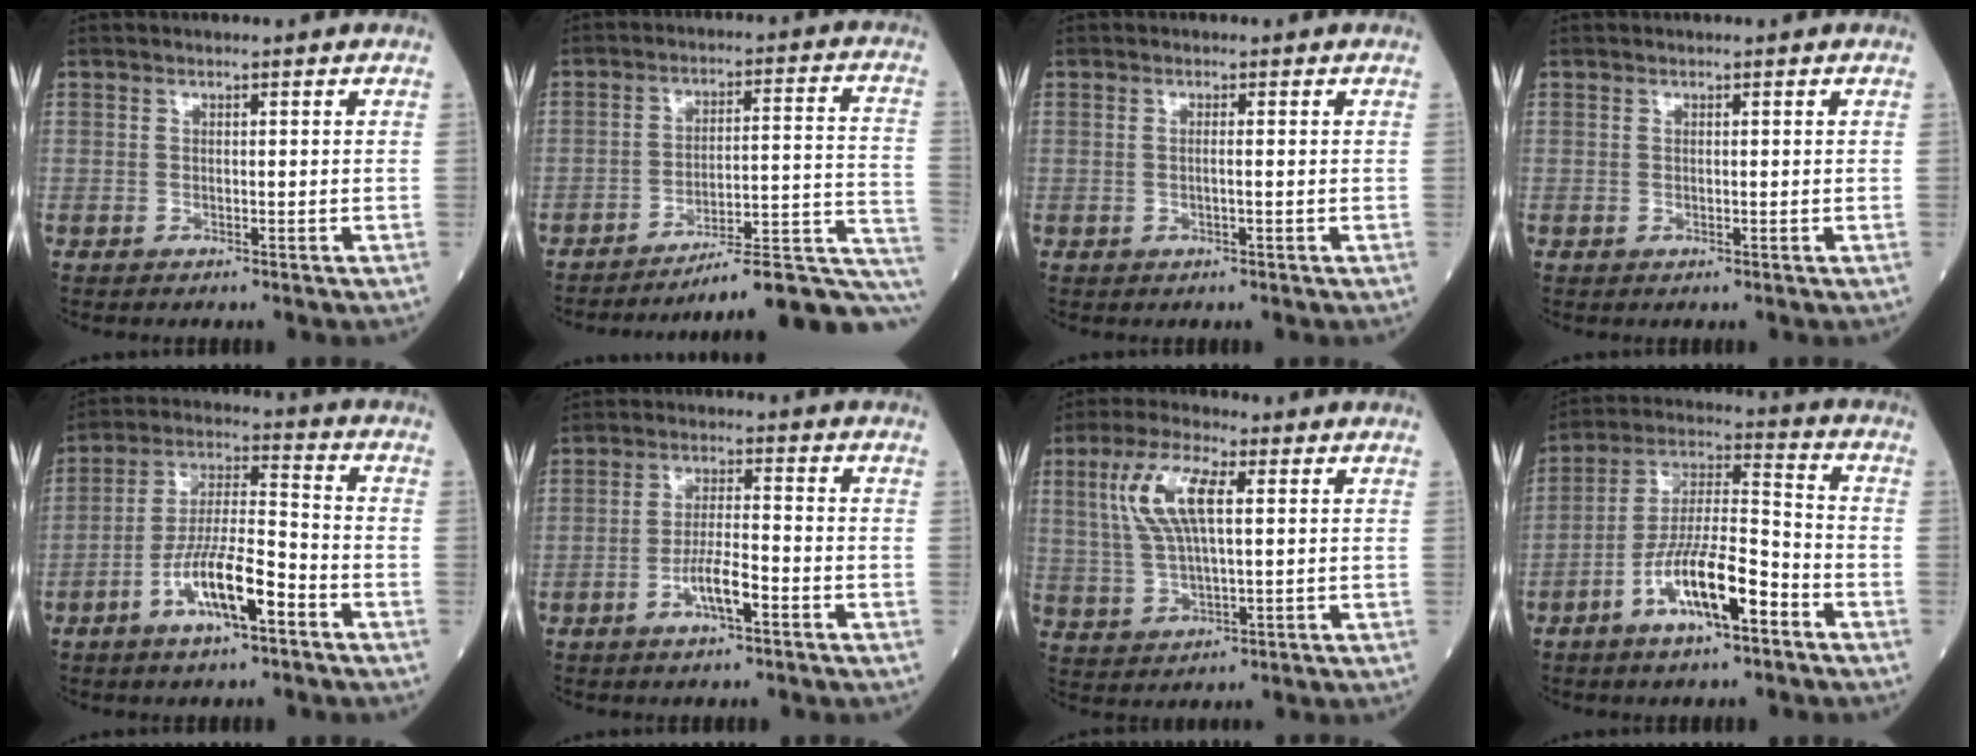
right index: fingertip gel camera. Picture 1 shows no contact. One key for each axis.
{"total": 18.9, "fx": -16.5, "fy": -0.2, "fz": 9.1, "tx": -0.051, "ty": 0.029, "tz": -0.225}
{"total": 0.8, "fx": 0.0, "fy": -0.1, "fz": 0.7, "tx": -0.016, "ty": 0.001, "tz": 0.001}
{"total": 0.0}
{"total": 10.7, "fx": -5.2, "fy": 1.9, "fz": 9.1, "tx": -0.177, "ty": 0.001, "tz": -0.096}
{"total": 5.2, "fx": -2.4, "fy": 0.8, "fz": 4.5, "tx": -0.090, "ty": 0.004, "tz": -0.043}
{"total": 9.9, "fx": 2.8, "fy": 2.7, "fz": 9.1, "tx": -0.199, "ty": 0.017, "tz": 0.059}
{"total": 12.4, "fx": -6.1, "fy": 2.5, "fz": 10.5, "tx": -0.202, "ty": 0.004, "tz": -0.111}